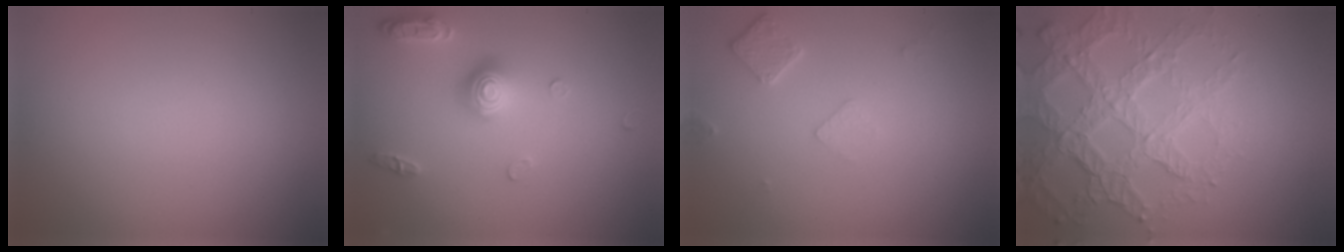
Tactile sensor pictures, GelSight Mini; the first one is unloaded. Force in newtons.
{"total": 3.0, "press": 2.9, "slide": 0.7}
{"total": 1.8, "press": 1.8, "slide": 0.3}
{"total": 7.6, "press": 5.3, "slide": 5.4}